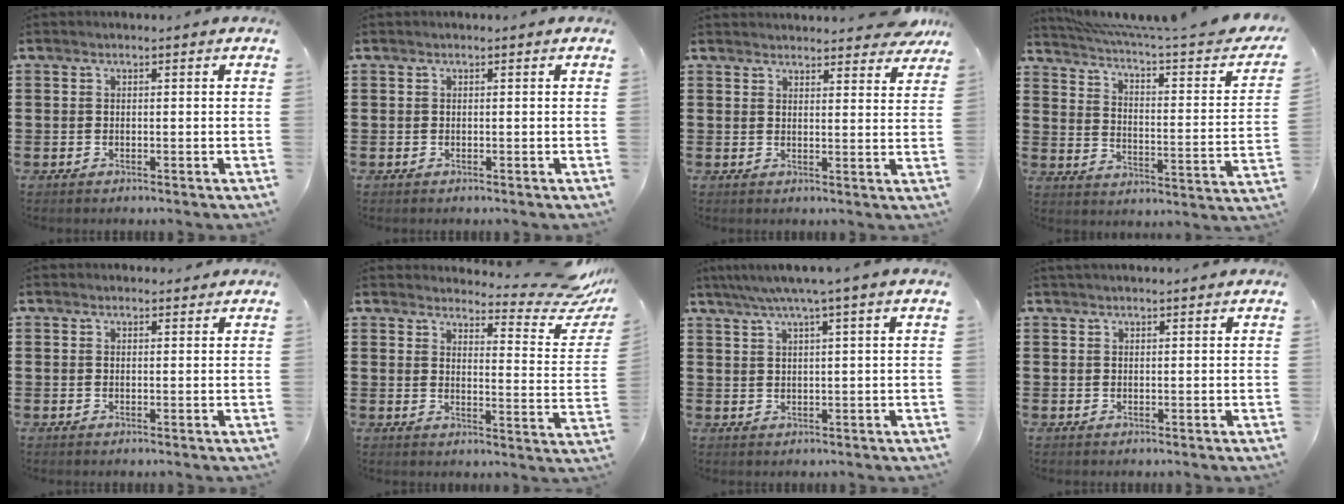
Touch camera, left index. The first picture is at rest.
{"total": 0.0}
{"total": 3.9, "force": [3.7, 0.5, 0.8], "torque": [-0.012, -0.014, 0.067]}
{"total": 3.9, "force": [2.9, 0.1, 2.5], "torque": [-0.058, -0.036, 0.040]}
{"total": 1.0, "force": [0.9, 0.4, 0.1], "torque": [0.004, 0.000, 0.015]}
{"total": 5.4, "force": [4.9, 0.6, 2.2], "torque": [-0.035, -0.047, 0.077]}
{"total": 3.8, "force": [2.4, -0.6, 2.9], "torque": [-0.062, -0.002, 0.039]}
{"total": 1.1, "force": [1.0, 0.2, 0.2], "torque": [-0.006, 0.001, 0.020]}